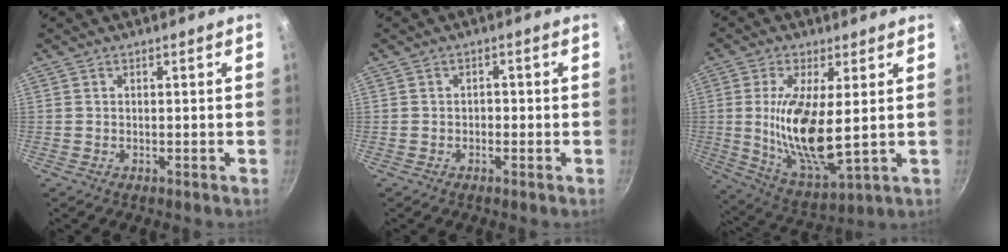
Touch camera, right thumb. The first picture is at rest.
{"total": 1.3, "force": [-0.5, 1.1, 0.7], "torque": [-0.005, 0.007, -0.008]}
{"total": 15.3, "force": [1.3, 5.4, 14.3], "torque": [-0.273, -0.025, 0.031]}